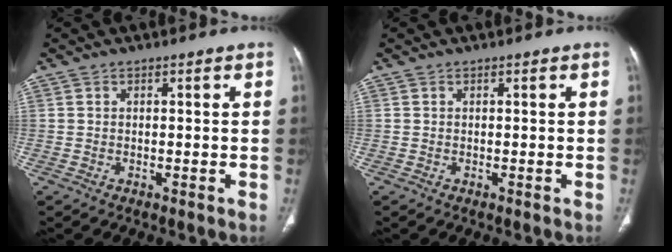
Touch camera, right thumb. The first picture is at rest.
{"total": 0.0}